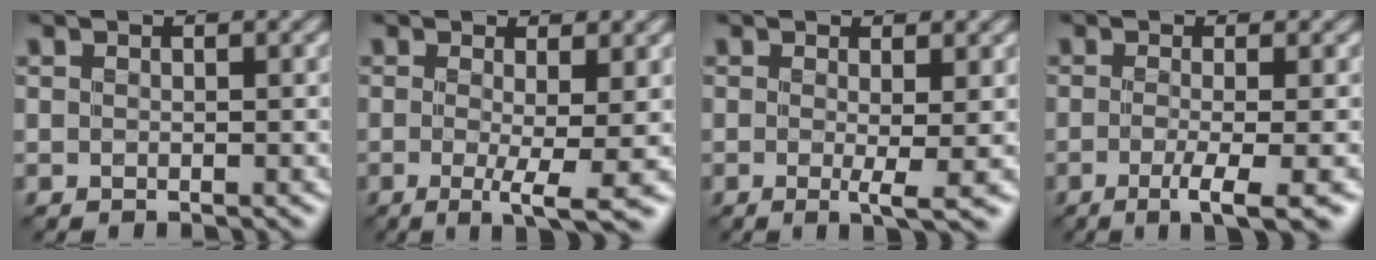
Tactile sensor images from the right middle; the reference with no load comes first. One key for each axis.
{"total": 4.5, "fx": -0.7, "fy": 0.8, "fz": 4.3, "tx": -0.073, "ty": -0.013, "tz": -0.010}
{"total": 2.6, "fx": -0.1, "fy": 0.2, "fz": 2.5, "tx": -0.047, "ty": -0.010, "tz": -0.002}
{"total": 4.0, "fx": -1.6, "fy": 0.8, "fz": 3.6, "tx": -0.056, "ty": -0.008, "tz": -0.031}